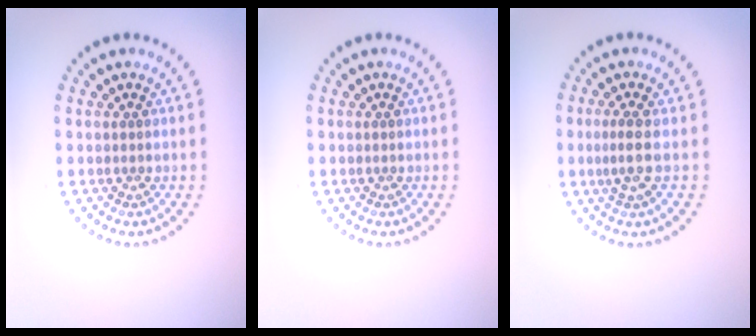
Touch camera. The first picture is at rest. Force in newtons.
{"total": 0.0}
{"total": 2.1, "press": 1.6, "slide": 1.4}